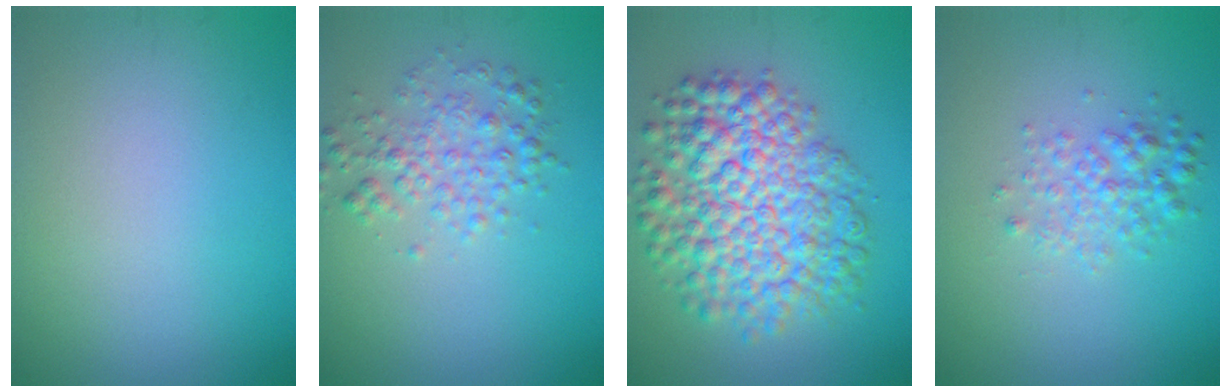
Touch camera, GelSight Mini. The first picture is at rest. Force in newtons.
{"total": 3.0, "press": 3.0, "slide": 0.0}
{"total": 9.4, "press": 9.4, "slide": 0.2}
{"total": 2.5, "press": 2.5, "slide": 0.0}